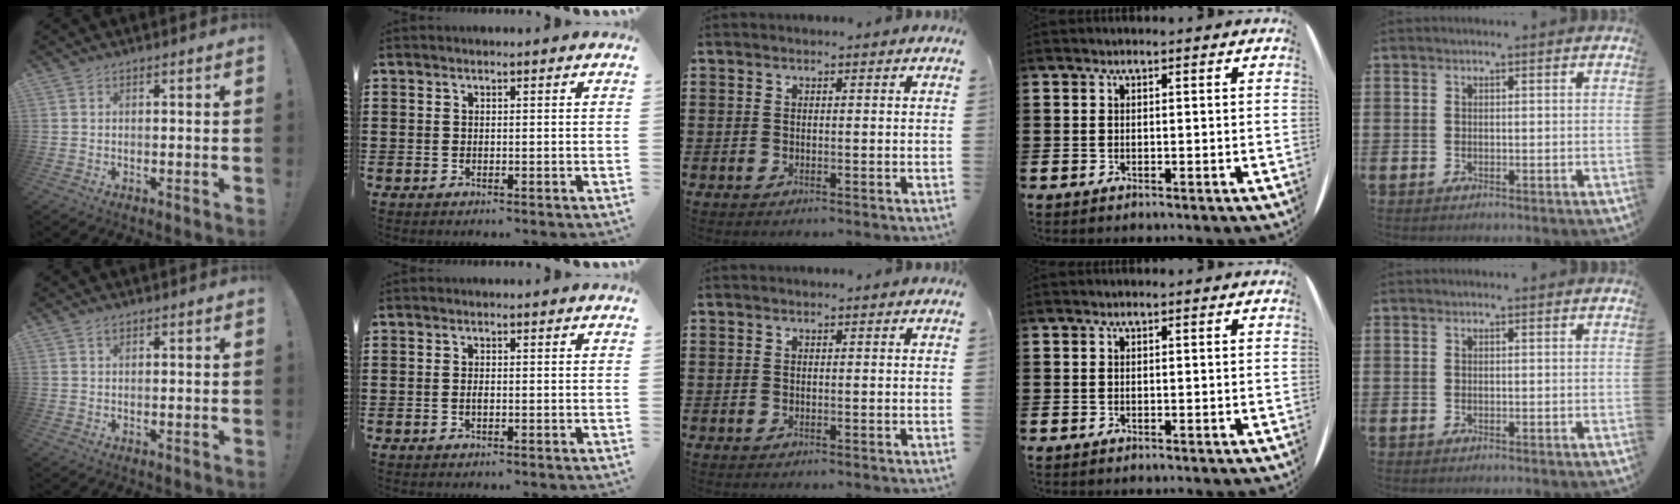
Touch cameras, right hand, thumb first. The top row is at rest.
{"thumb": {"total": 0.7, "force": [0.6, 0.4, 0.3], "torque": [-0.004, 0.000, 0.011]}, "index": {"total": 0.9, "force": [-0.3, 0.1, 0.9], "torque": [-0.019, -0.008, -0.003]}}